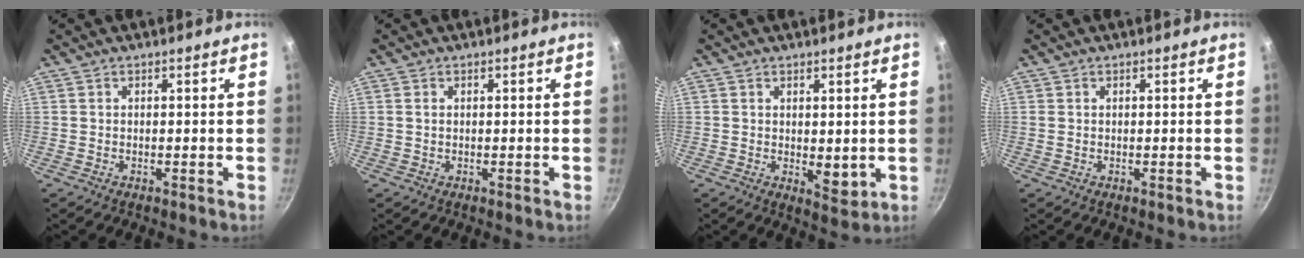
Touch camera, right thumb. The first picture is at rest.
{"total": 0.6, "force": [0.1, 0.4, 0.5], "torque": [-0.008, 0.001, 0.001]}
{"total": 4.0, "force": [0.6, 2.0, 3.4], "torque": [-0.045, -0.018, 0.012]}
{"total": 0.0}